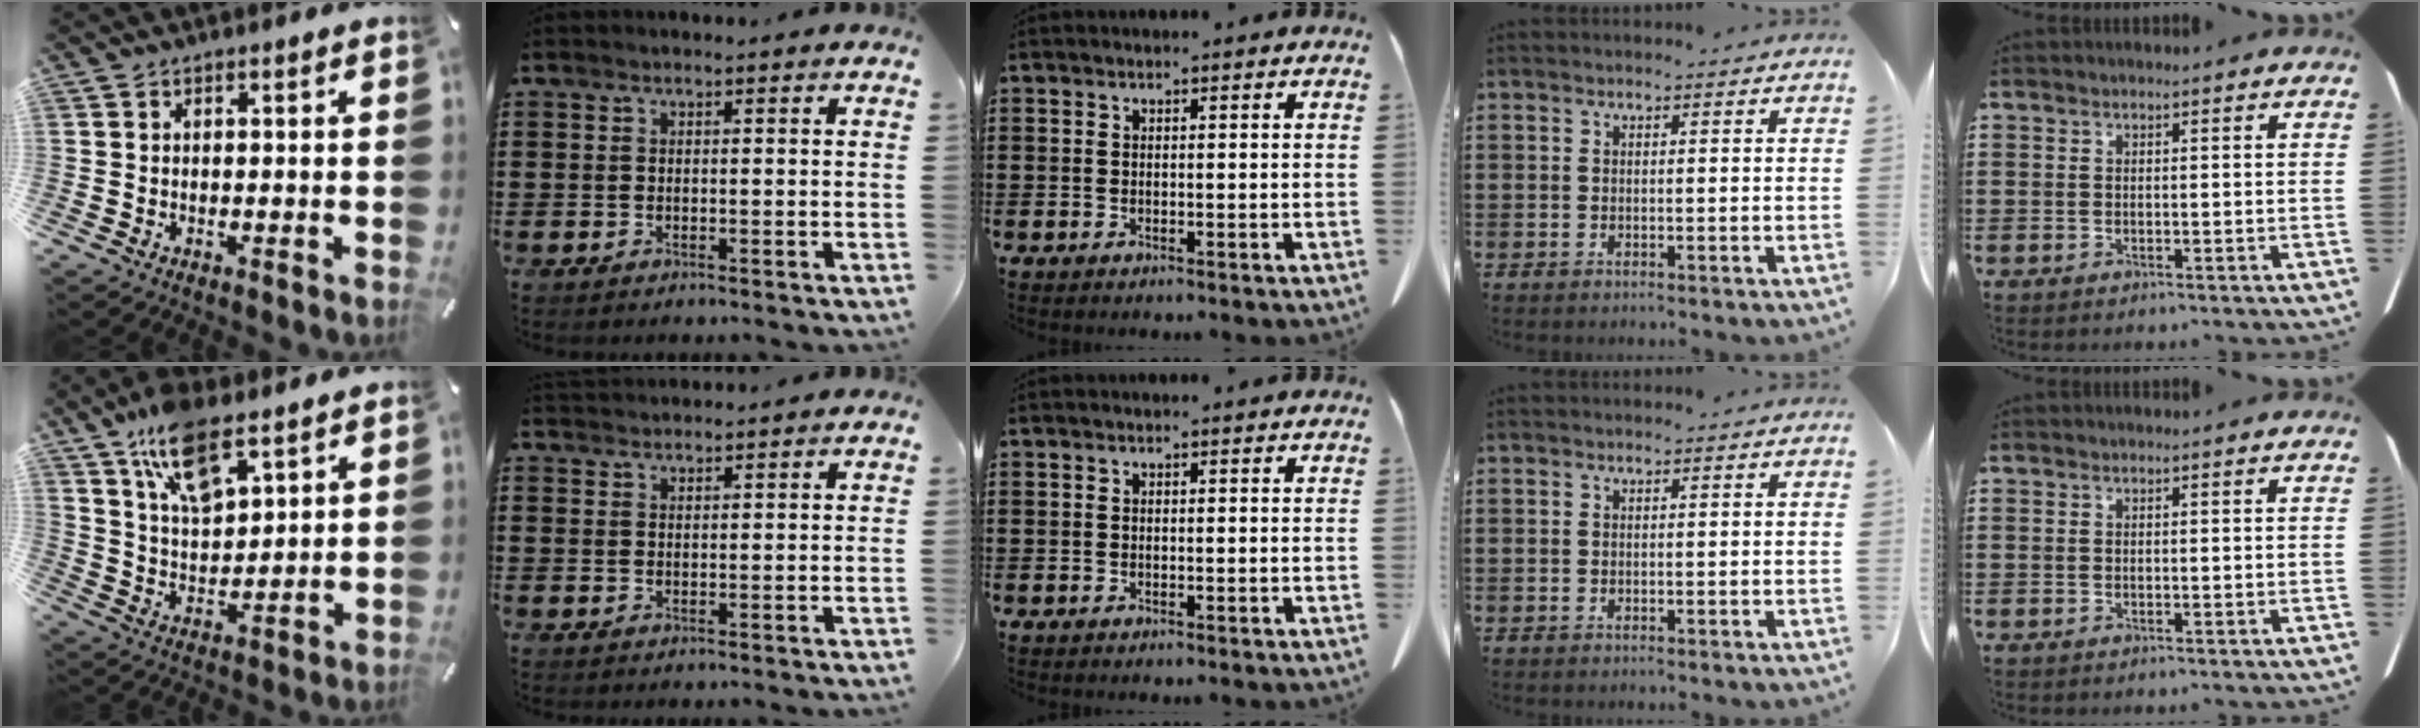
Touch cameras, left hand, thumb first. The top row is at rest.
{"thumb": {"total": 13.5, "force": [8.9, 6.3, 8.0], "torque": [-0.154, -0.033, 0.162]}, "index": {"total": 1.7, "force": [1.7, 0.1, 0.0], "torque": [-0.005, 0.000, 0.034]}}